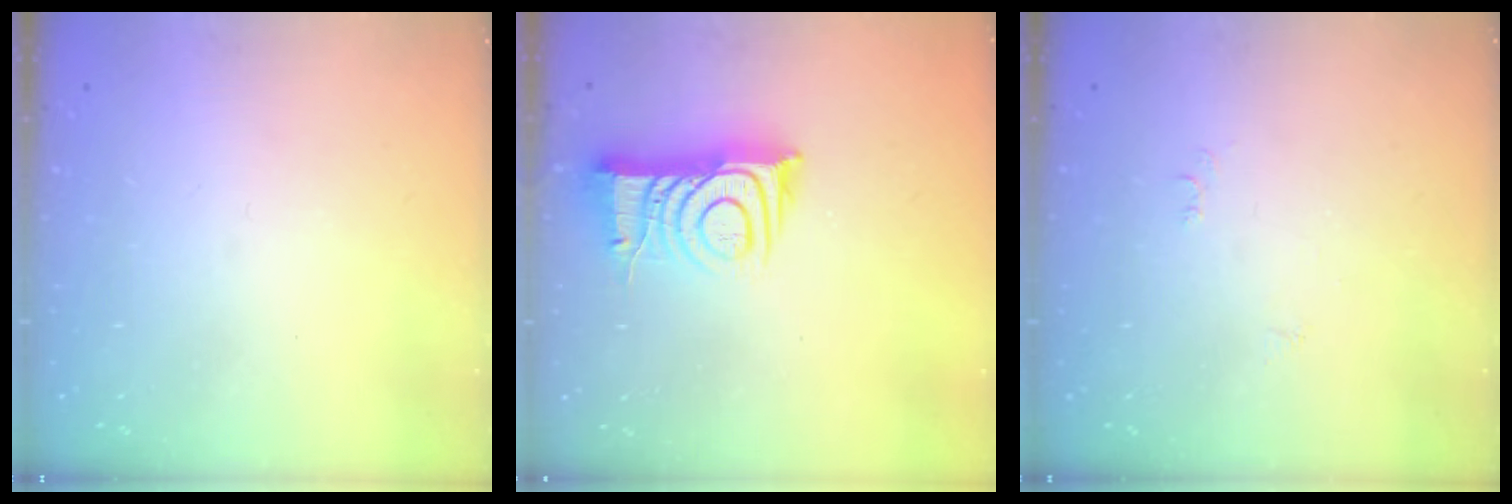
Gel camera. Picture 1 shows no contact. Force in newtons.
{"total": 9.9, "press": 9.9, "slide": 1.0}
{"total": 4.0, "press": 4.0, "slide": 0.6}